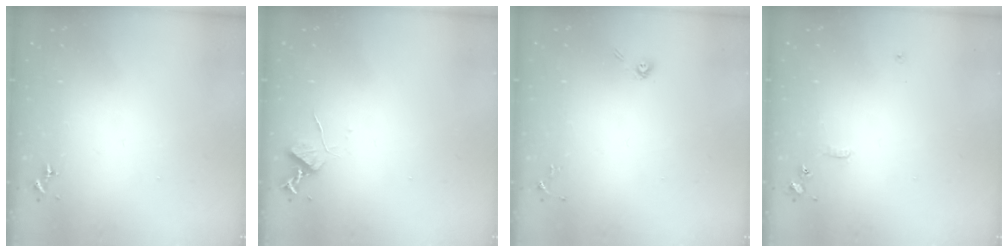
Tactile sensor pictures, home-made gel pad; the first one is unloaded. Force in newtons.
{"total": 6.3, "press": 6.3, "slide": 0.9}
{"total": 3.7, "press": 3.3, "slide": 1.8}
{"total": 6.7, "press": 6.7, "slide": 0.7}